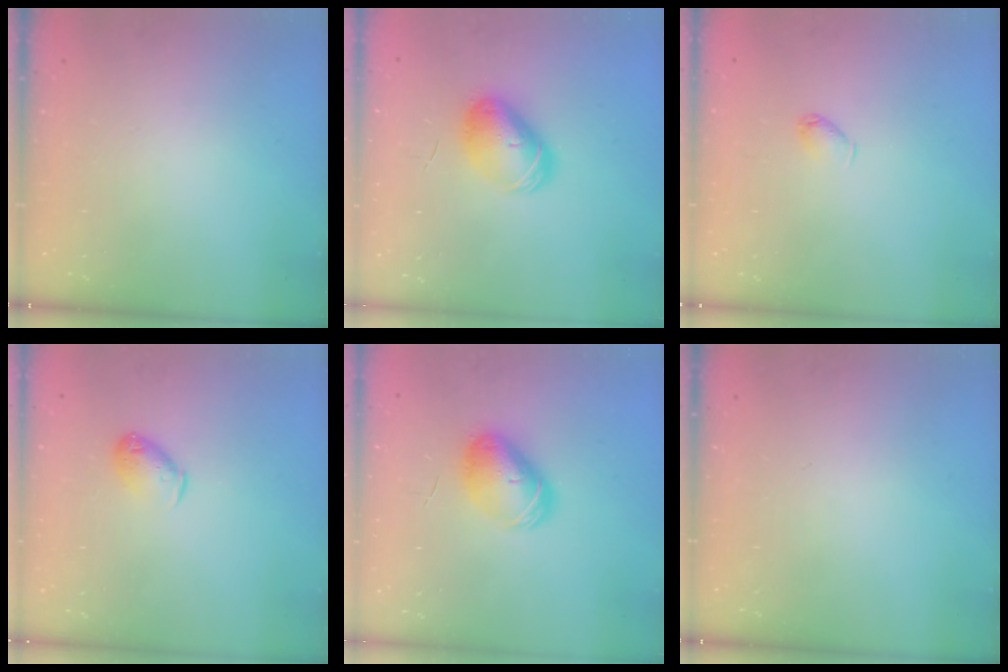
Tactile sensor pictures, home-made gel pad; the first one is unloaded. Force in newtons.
{"total": 9.3, "press": 9.2, "slide": 1.3}
{"total": 2.8, "press": 2.8, "slide": 0.4}
{"total": 6.8, "press": 6.8, "slide": 0.8}
{"total": 9.3, "press": 9.2, "slide": 1.3}
{"total": 0.0}